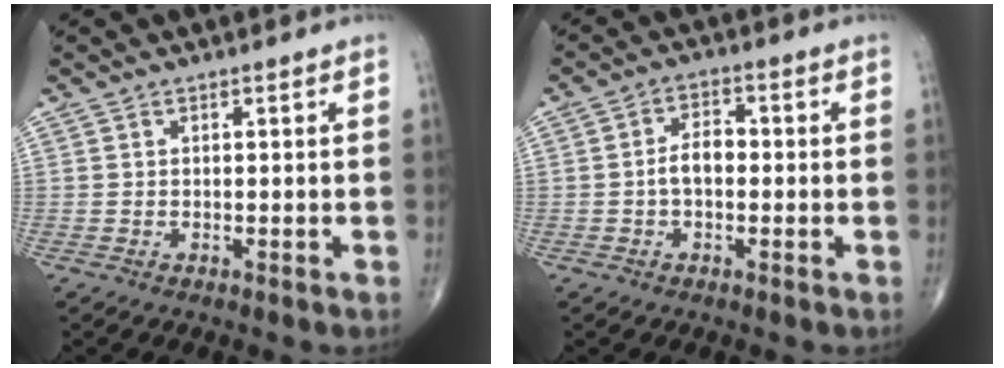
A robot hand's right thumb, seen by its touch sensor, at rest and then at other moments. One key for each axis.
{"total": 4.6, "fx": -0.6, "fy": 2.8, "fz": 3.6, "tx": -0.057, "ty": 0.019, "tz": -0.017}